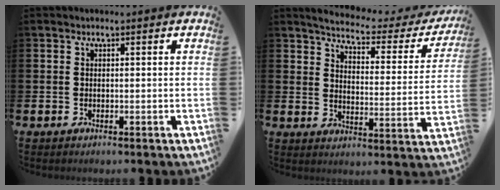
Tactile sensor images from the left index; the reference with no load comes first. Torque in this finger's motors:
{"motor_torque": [0.87, -1.27, 0.17, 0.00]}